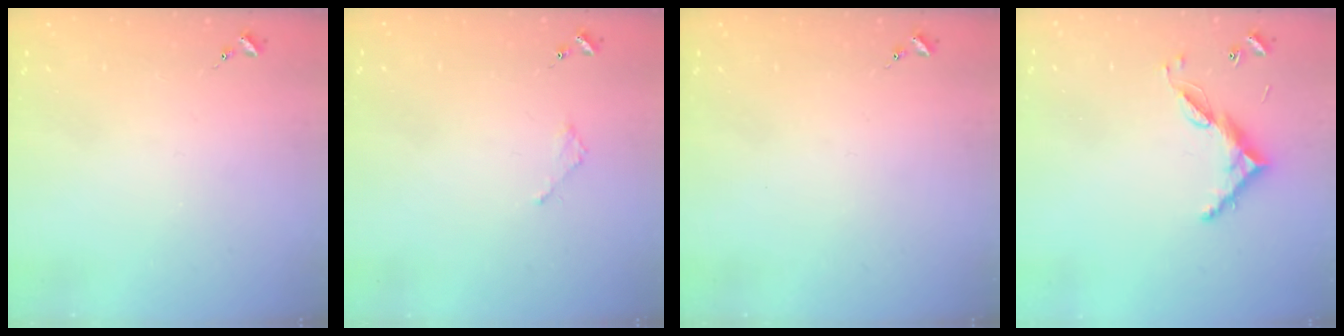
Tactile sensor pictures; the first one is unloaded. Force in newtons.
{"total": 2.1, "press": 2.1, "slide": 0.2}
{"total": 0.0}
{"total": 8.7, "press": 8.7, "slide": 0.5}